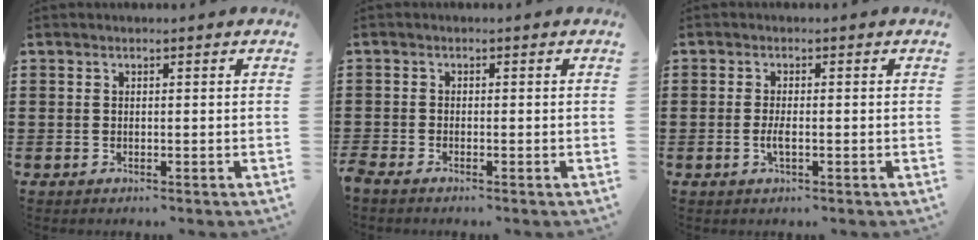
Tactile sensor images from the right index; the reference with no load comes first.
{"total": 0.9, "force": [-0.9, 0.0, 0.2], "torque": [-0.006, -0.001, -0.017]}
{"total": 2.0, "force": [-0.5, 0.3, 1.8], "torque": [-0.040, -0.006, -0.011]}